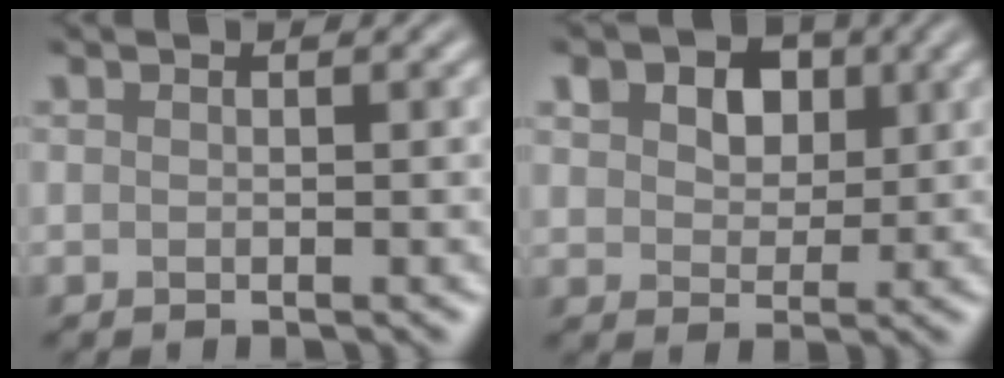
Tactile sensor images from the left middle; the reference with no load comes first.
{"total": 3.3, "force": [2.1, 2.3, 1.1], "torque": [-0.041, 0.018, 0.041]}